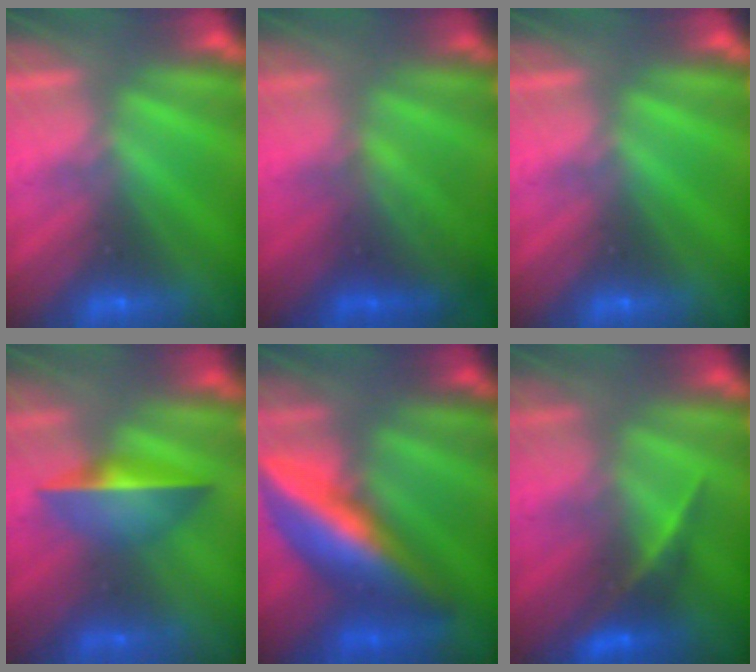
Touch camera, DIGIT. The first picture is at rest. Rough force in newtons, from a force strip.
{"total": 2.3}
{"total": 0.0}
{"total": 1.7}
{"total": 7.8}
{"total": 2.4}